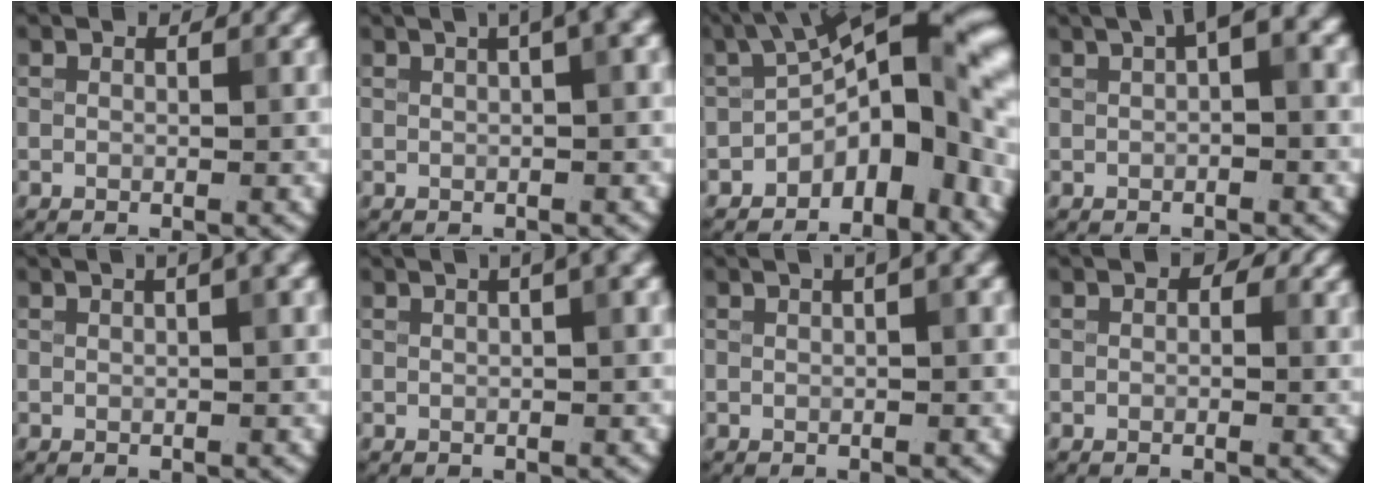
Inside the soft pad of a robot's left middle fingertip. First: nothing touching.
{"total": 5.2, "force": [2.4, 1.8, 4.3], "torque": [-0.038, 0.024, 0.018]}
{"total": 11.3, "force": [-3.3, 5.6, 9.3], "torque": [-0.104, 0.019, -0.061]}
{"total": 3.0, "force": [1.1, 0.7, 2.7], "torque": [-0.032, 0.014, 0.014]}
{"total": 3.6, "force": [1.5, 1.3, 3.0], "torque": [-0.025, 0.015, 0.008]}
{"total": 4.0, "force": [1.7, 1.5, 3.3], "torque": [-0.026, 0.016, 0.009]}
{"total": 3.2, "force": [1.3, 0.9, 2.7], "torque": [-0.028, 0.014, 0.011]}
{"total": 1.2, "force": [0.1, 0.9, 0.7], "torque": [-0.002, -0.002, -0.002]}